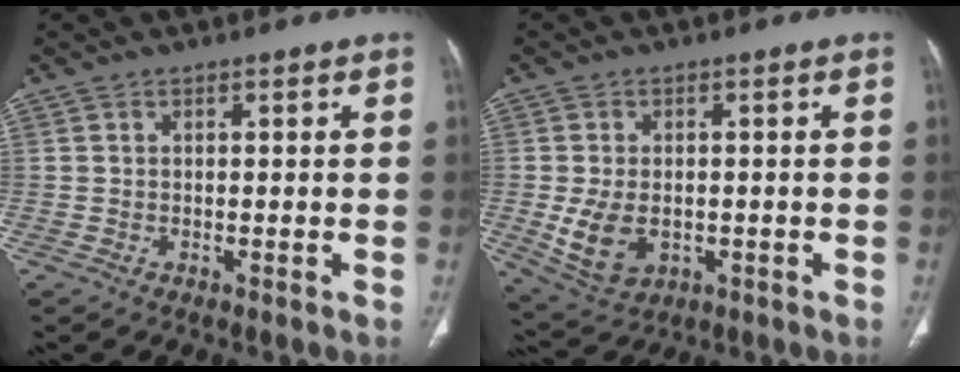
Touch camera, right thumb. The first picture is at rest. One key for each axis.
{"total": 8.2, "fx": -1.3, "fy": 5.5, "fz": 5.9, "tx": -0.108, "ty": -0.002, "tz": -0.006}